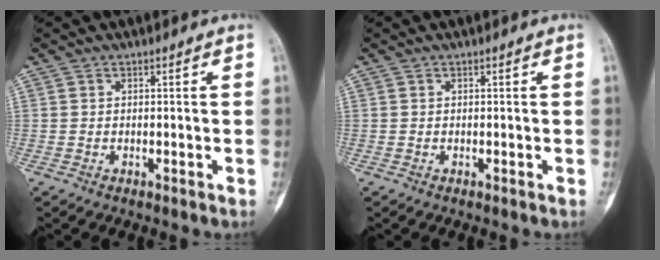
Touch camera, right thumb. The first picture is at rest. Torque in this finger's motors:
{"motor_torque": [0.01, -0.01, 0.02, -0.02, 0.01]}